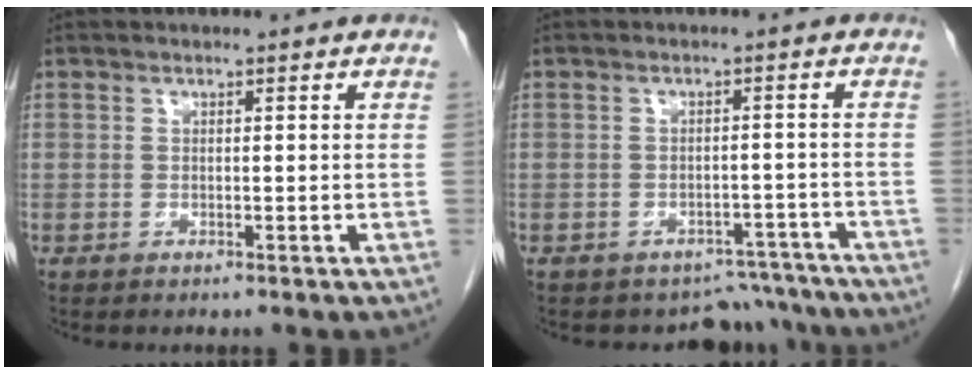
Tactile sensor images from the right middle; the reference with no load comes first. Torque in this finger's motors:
{"motor_torque": [0.45, -0.44, 0.00, 0.00]}